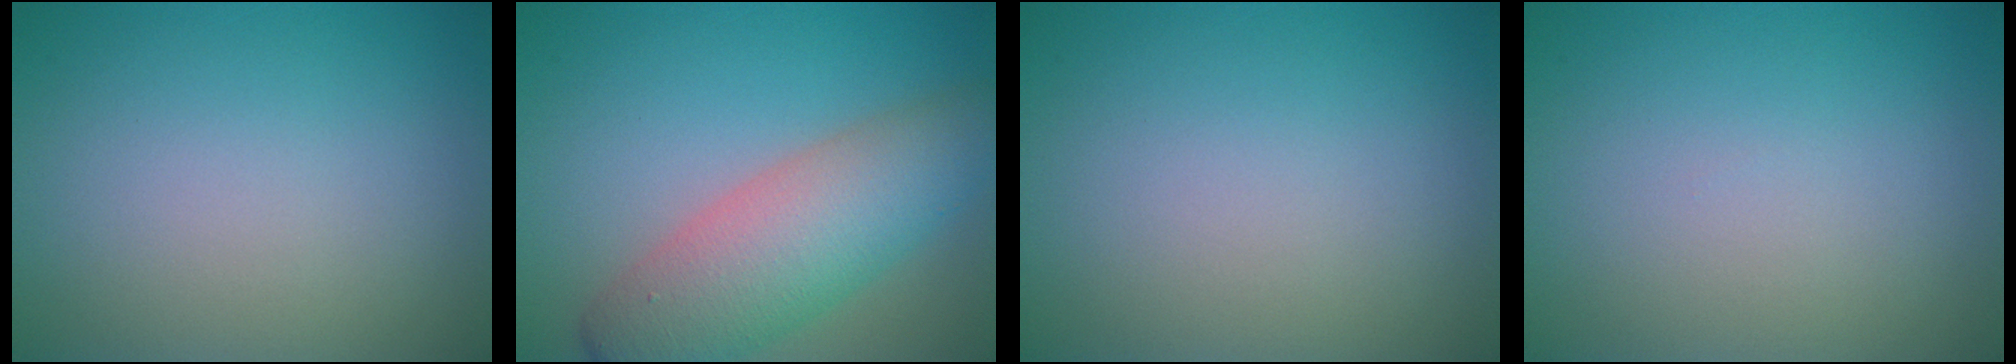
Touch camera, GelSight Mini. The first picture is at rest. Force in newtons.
{"total": 7.6, "press": 7.6, "slide": 0.4}
{"total": 0.0}
{"total": 0.0}